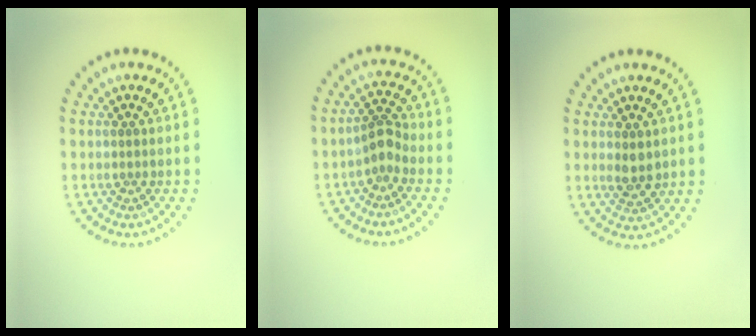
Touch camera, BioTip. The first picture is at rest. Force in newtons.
{"total": 2.0, "press": 1.6, "slide": 1.2}
{"total": 1.9, "press": 1.8, "slide": 0.4}